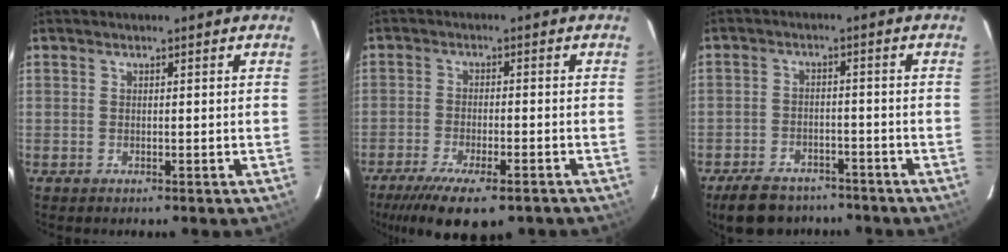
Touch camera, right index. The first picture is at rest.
{"total": 14.0, "force": [-10.2, 3.9, 8.7], "torque": [-0.183, -0.047, -0.161]}
{"total": 11.9, "force": [-9.5, 5.6, 4.5], "torque": [-0.115, 0.006, -0.138]}